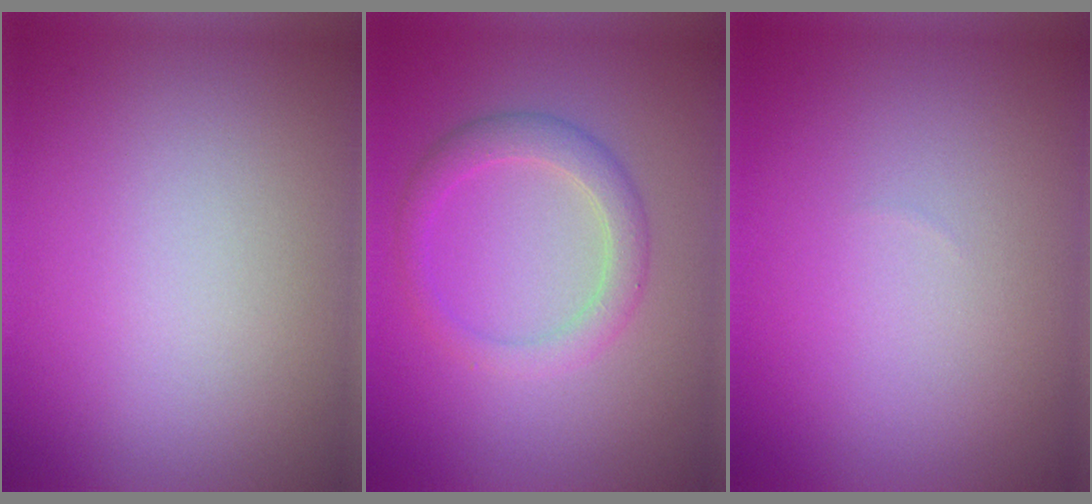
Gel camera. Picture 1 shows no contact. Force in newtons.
{"total": 2.7, "press": 2.7, "slide": 0.2}
{"total": 0.0}